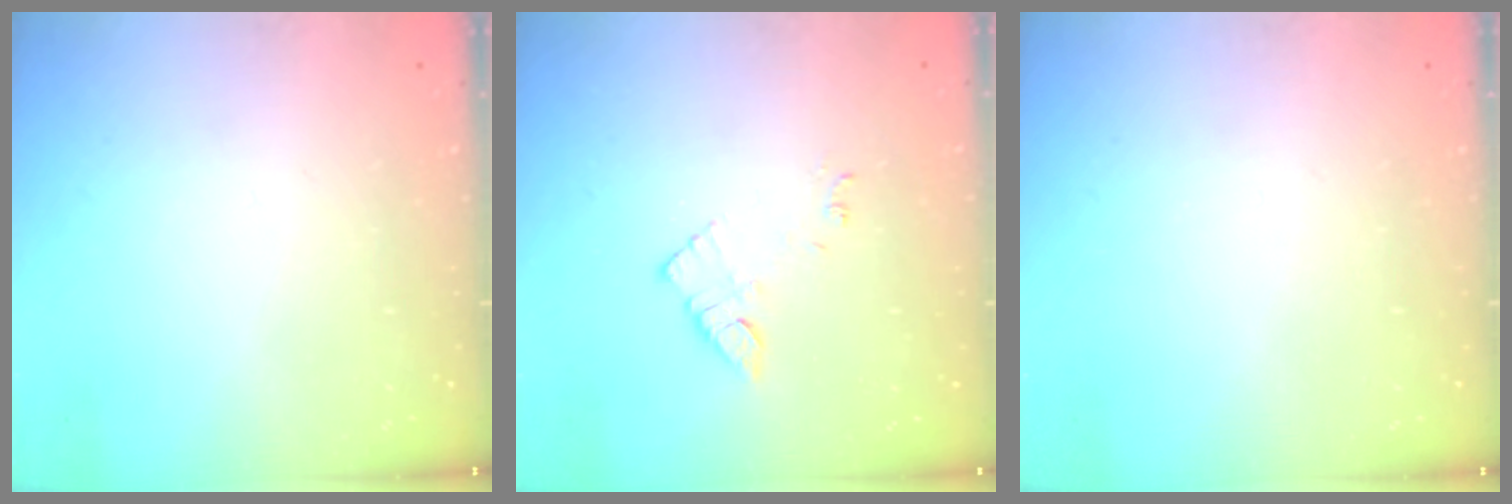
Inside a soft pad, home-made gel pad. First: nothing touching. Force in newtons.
{"total": 8.3, "press": 8.3, "slide": 0.6}
{"total": 0.0}